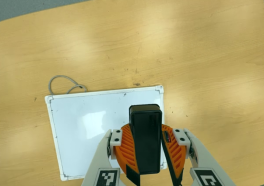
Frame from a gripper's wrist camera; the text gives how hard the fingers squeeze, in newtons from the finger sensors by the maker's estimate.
{"total": 11.8, "left": 11.4, "right": 12.2}